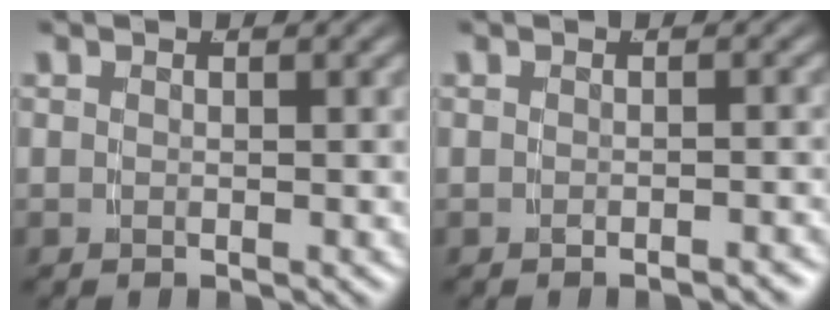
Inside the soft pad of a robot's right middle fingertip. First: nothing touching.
{"total": 1.4, "force": [-1.3, -0.3, 0.3], "torque": [-0.006, 0.004, -0.020]}